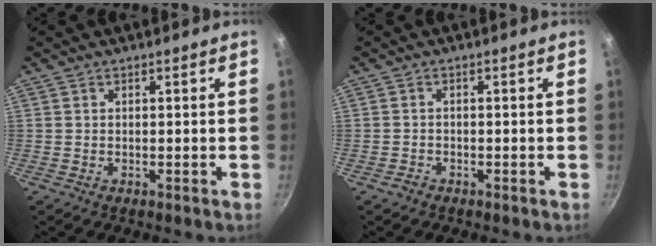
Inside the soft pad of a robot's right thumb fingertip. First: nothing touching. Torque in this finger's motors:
{"motor_torque": [-0.11, -0.03, -0.18, 0.30, -0.01]}